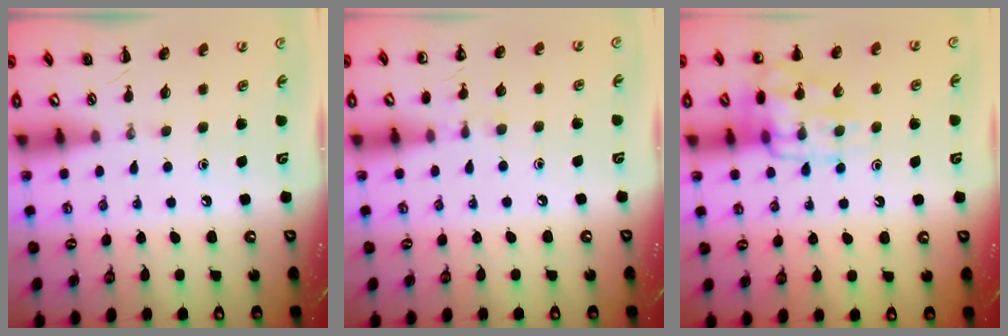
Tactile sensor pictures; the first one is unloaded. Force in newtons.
{"total": 4.5, "press": 4.3, "slide": 1.4}
{"total": 13.3, "press": 13.3, "slide": 1.3}